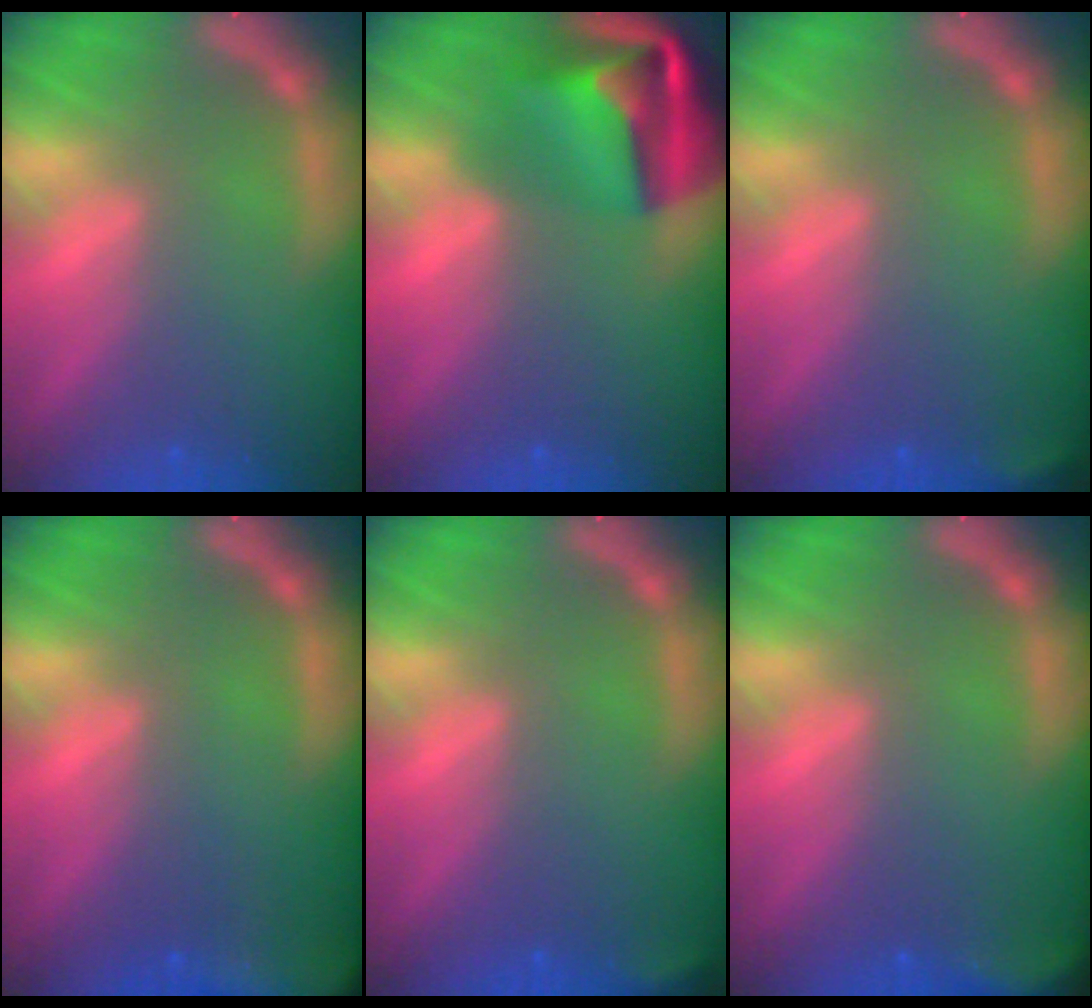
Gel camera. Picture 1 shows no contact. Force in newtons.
{"total": 9.5}
{"total": 1.4}
{"total": 9.0}
{"total": 1.4}
{"total": 4.0}